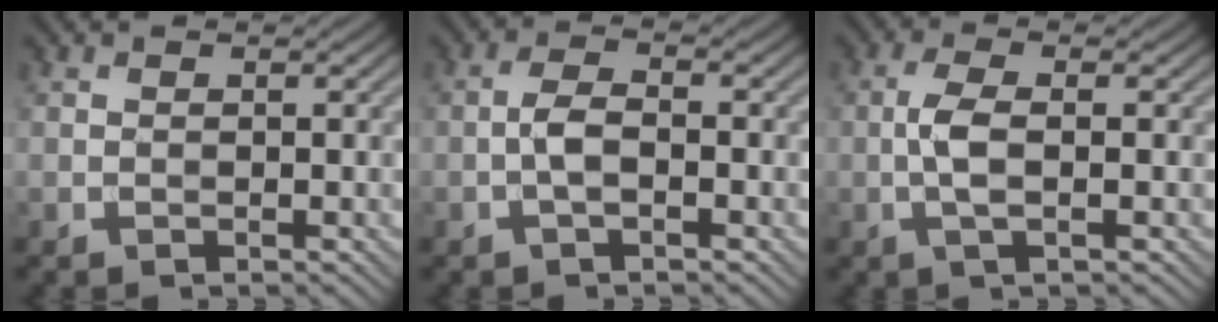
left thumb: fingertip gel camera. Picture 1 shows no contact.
{"total": 2.8, "force": [-0.9, 1.0, 2.5], "torque": [-0.054, 0.006, -0.025]}
{"total": 3.7, "force": [-0.4, 1.0, 3.5], "torque": [-0.082, 0.003, -0.015]}